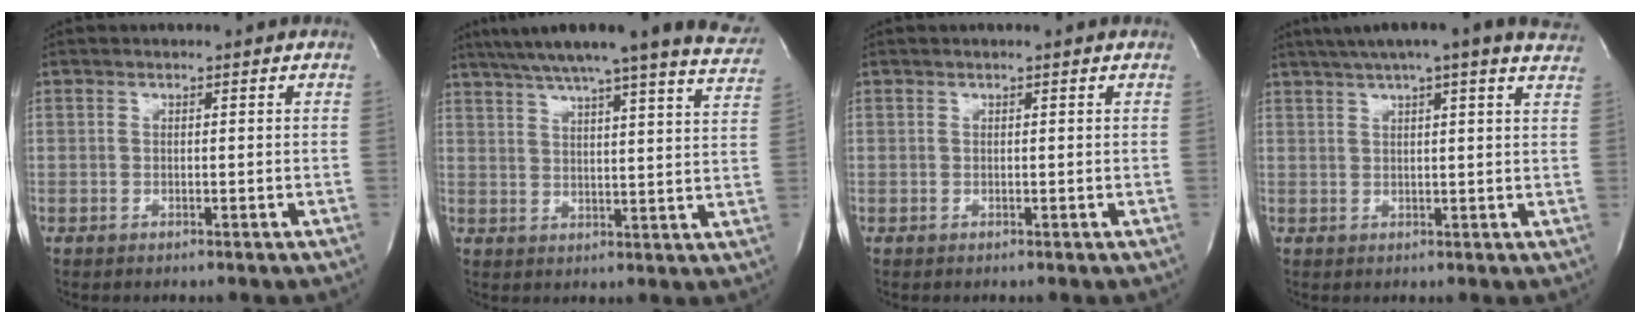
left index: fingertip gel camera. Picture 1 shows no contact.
{"total": 24.0, "force": [21.2, 1.1, 11.3], "torque": [-0.172, -0.036, 0.257]}
{"total": 0.6, "force": [0.5, -0.1, 0.4], "torque": [-0.009, 0.007, 0.009]}
{"total": 17.7, "force": [14.8, 0.9, 9.6], "torque": [-0.157, 0.033, 0.181]}